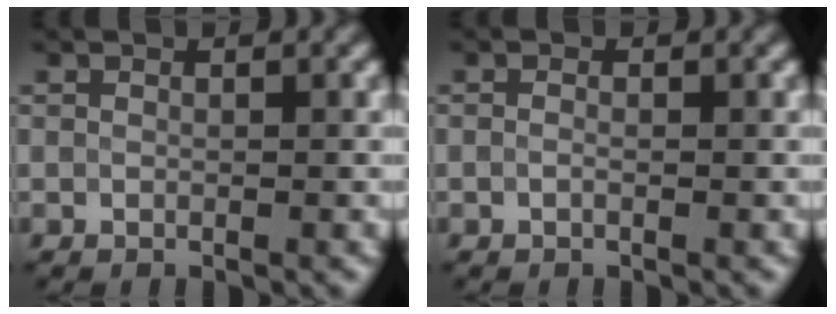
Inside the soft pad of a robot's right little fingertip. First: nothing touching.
{"total": 0.0}